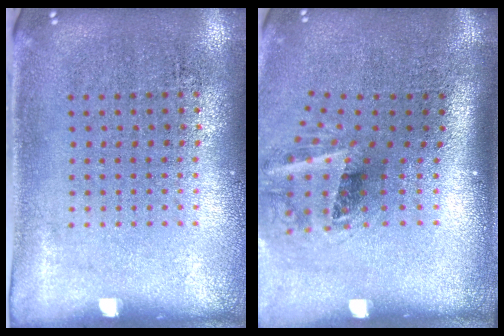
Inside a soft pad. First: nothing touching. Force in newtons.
{"total": 1.9, "press": 1.2, "slide": 1.4}